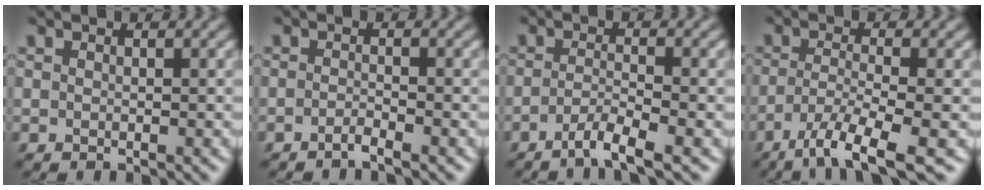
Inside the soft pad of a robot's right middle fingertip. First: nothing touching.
{"total": 1.2, "force": [-0.8, 0.2, 0.9], "torque": [-0.014, 0.001, -0.021]}
{"total": 3.0, "force": [-1.9, 0.4, 2.4], "torque": [-0.040, -0.001, -0.046]}
{"total": 5.8, "force": [-3.5, 0.9, 4.5], "torque": [-0.077, -0.008, -0.070]}